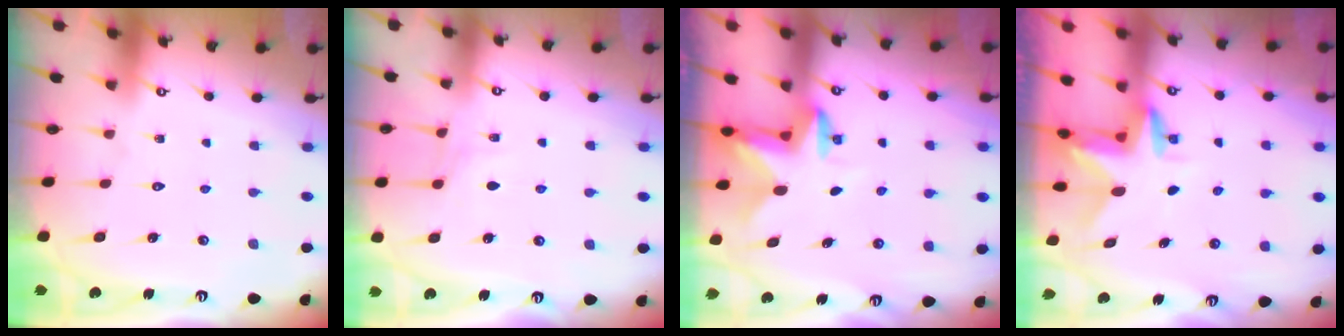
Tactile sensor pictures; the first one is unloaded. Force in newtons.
{"total": 5.4, "press": 5.4, "slide": 0.5}
{"total": 3.0, "press": 2.9, "slide": 0.6}
{"total": 2.9, "press": 2.9, "slide": 0.2}